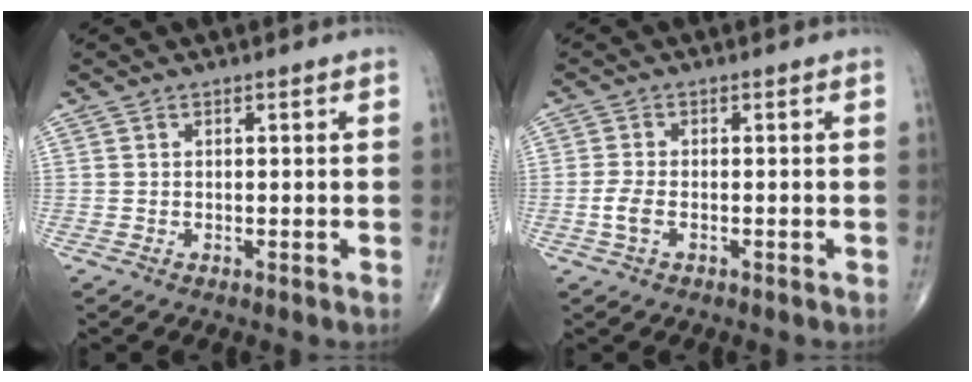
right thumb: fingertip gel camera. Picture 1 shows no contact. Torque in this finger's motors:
{"motor_torque": [0.06, -0.11, 0.46, 0.06, 0.01]}